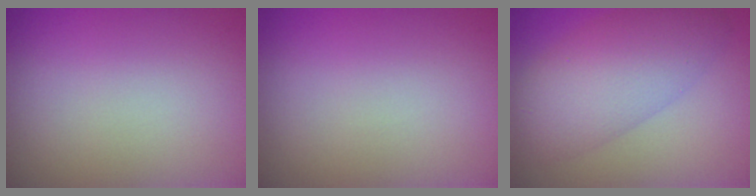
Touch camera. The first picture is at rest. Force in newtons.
{"total": 0.0}
{"total": 6.8, "press": 6.8, "slide": 0.3}